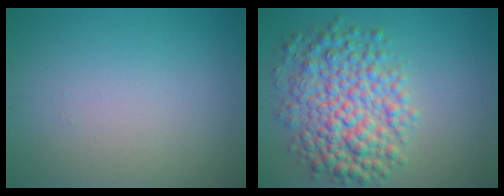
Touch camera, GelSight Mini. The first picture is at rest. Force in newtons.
{"total": 7.7, "press": 7.7, "slide": 0.1}